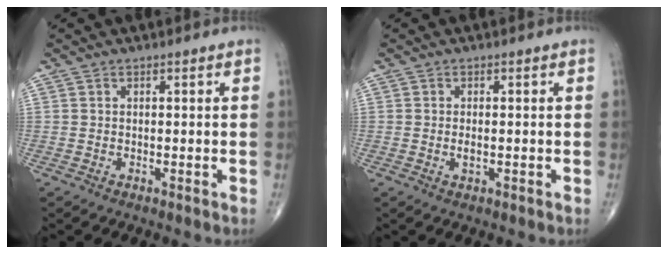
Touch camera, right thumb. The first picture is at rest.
{"total": 1.8, "force": [-0.3, 0.8, 1.5], "torque": [-0.028, -0.001, -0.003]}